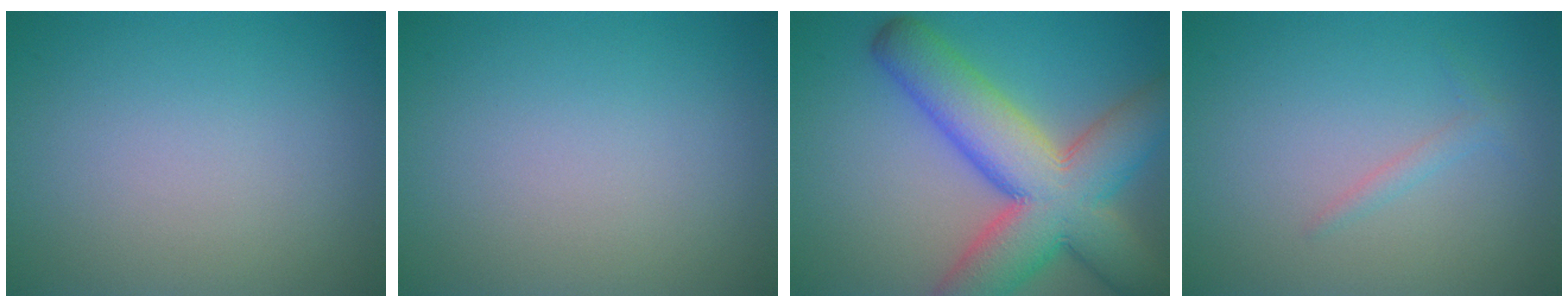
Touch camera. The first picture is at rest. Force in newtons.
{"total": 0.0}
{"total": 12.0, "press": 12.0, "slide": 0.7}
{"total": 1.0, "press": 1.0, "slide": 0.1}